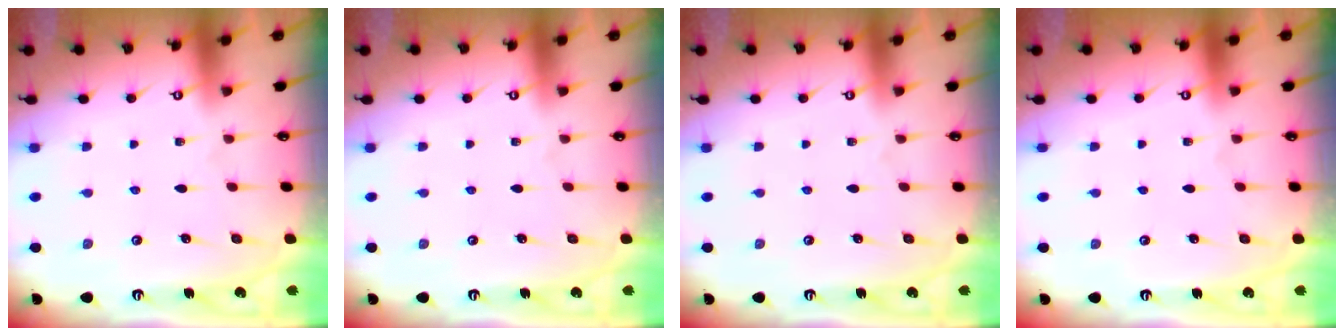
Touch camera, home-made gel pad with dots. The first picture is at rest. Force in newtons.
{"total": 0.0}
{"total": 0.0}
{"total": 0.0}